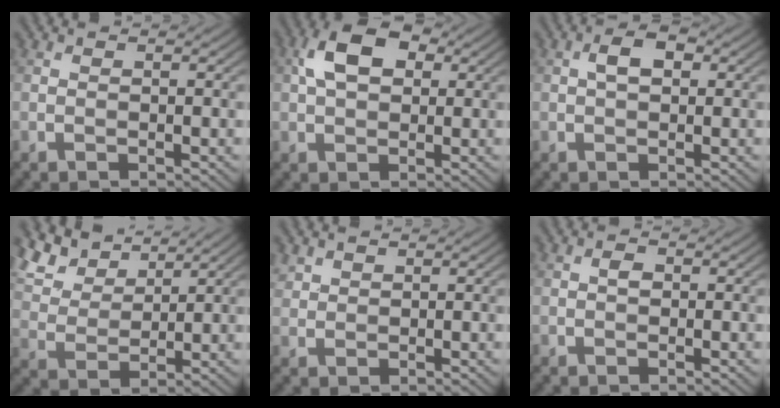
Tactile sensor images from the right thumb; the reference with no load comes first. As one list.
[{"total": 6.8, "force": [1.8, 4.2, 5.0], "torque": [-0.100, 0.014, 0.023]}, {"total": 3.0, "force": [0.6, 1.7, 2.4], "torque": [-0.041, 0.008, 0.007]}, {"total": 8.9, "force": [6.7, 4.0, 4.4], "torque": [-0.124, 0.018, 0.123]}, {"total": 2.0, "force": [1.6, 1.2, 0.5], "torque": [-0.017, 0.003, 0.037]}, {"total": 1.1, "force": [0.1, 0.8, 0.7], "torque": [-0.013, 0.001, -0.001]}]